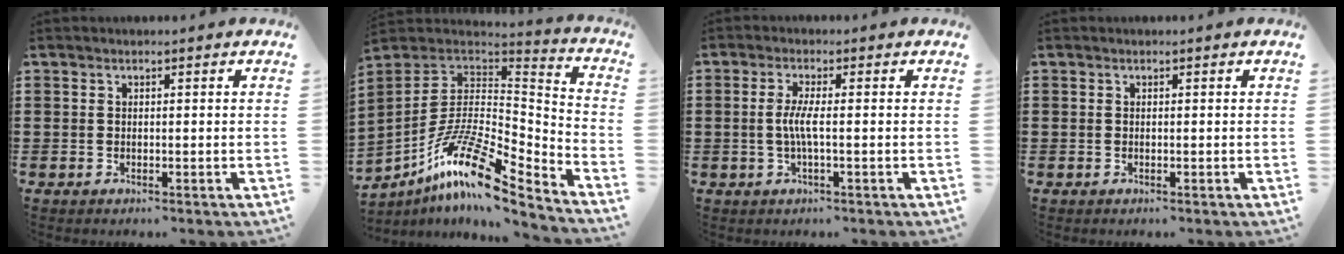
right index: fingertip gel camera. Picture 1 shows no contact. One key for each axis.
{"total": 15.1, "fx": -8.9, "fy": 4.4, "fz": 11.4, "tx": -0.226, "ty": 0.009, "tz": -0.166}
{"total": 3.3, "fx": -0.4, "fy": 0.0, "fz": 3.3, "tx": -0.076, "ty": -0.010, "tz": -0.014}
{"total": 0.0}